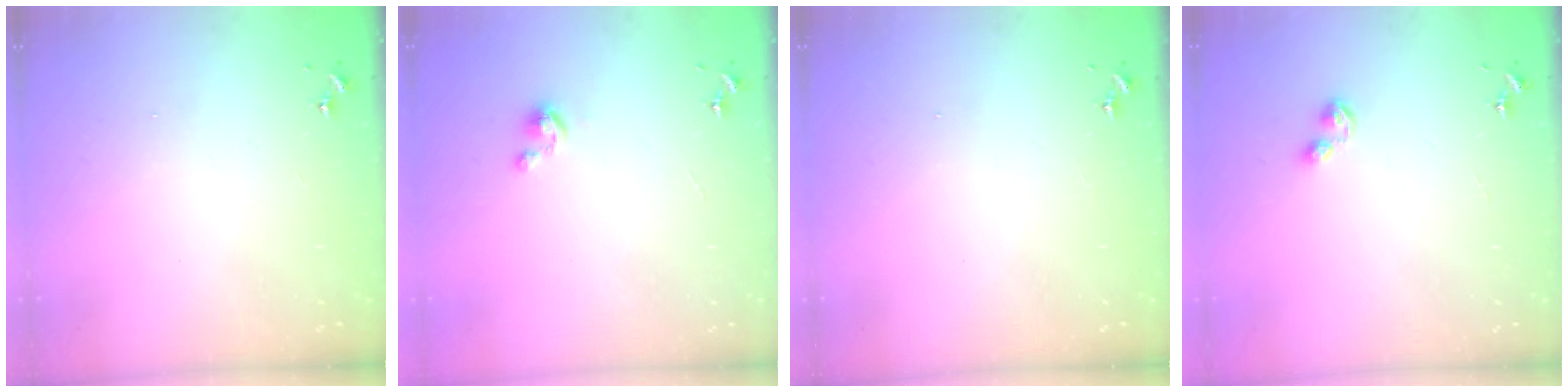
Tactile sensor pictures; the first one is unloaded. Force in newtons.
{"total": 2.4, "press": 2.4, "slide": 0.2}
{"total": 0.0}
{"total": 3.8, "press": 3.7, "slide": 0.7}